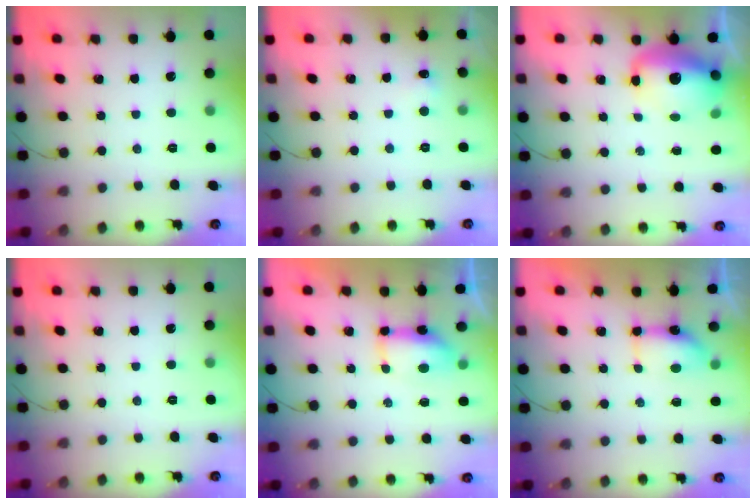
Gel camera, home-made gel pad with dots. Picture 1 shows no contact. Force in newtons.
{"total": 3.9, "press": 3.7, "slide": 1.3}
{"total": 13.8, "press": 13.5, "slide": 2.9}
{"total": 0.0}
{"total": 6.8, "press": 6.8, "slide": 0.4}
{"total": 5.5, "press": 5.5, "slide": 0.4}